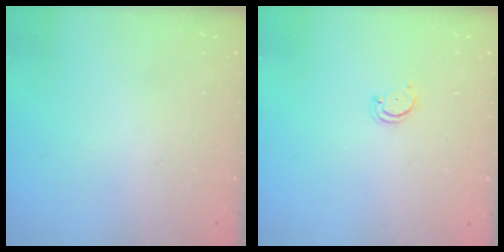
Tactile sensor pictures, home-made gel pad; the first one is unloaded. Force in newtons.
{"total": 2.2, "press": 2.1, "slide": 0.4}